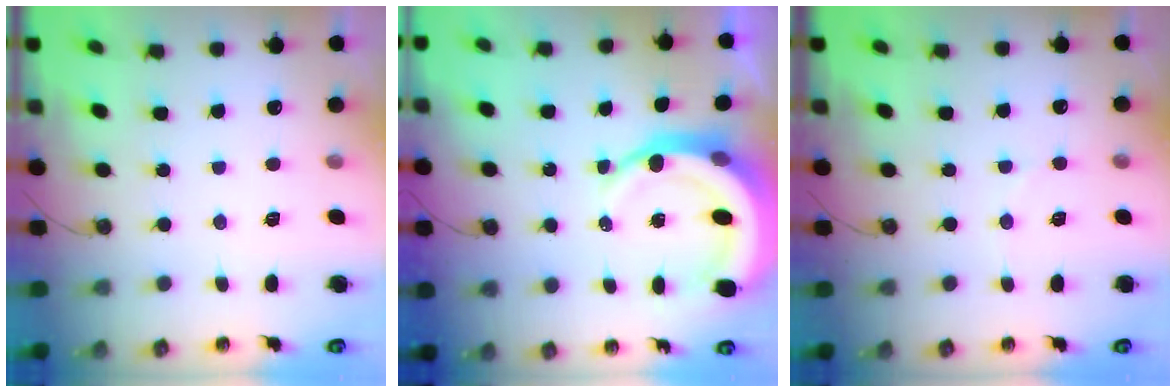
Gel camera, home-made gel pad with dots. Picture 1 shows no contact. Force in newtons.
{"total": 9.4, "press": 9.3, "slide": 1.2}
{"total": 4.6, "press": 4.6, "slide": 0.4}